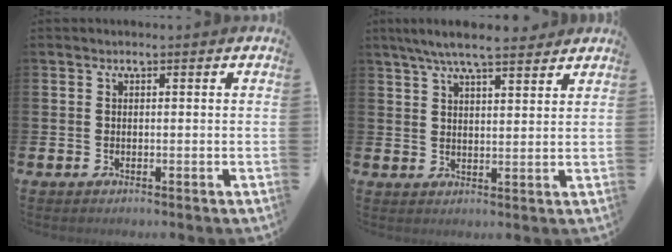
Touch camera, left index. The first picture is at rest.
{"total": 6.5, "force": [5.9, 1.0, 2.6], "torque": [-0.063, -0.017, 0.107]}